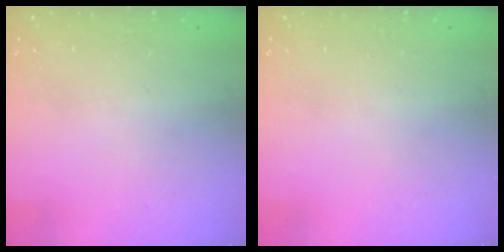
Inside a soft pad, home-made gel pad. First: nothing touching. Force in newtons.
{"total": 0.0}